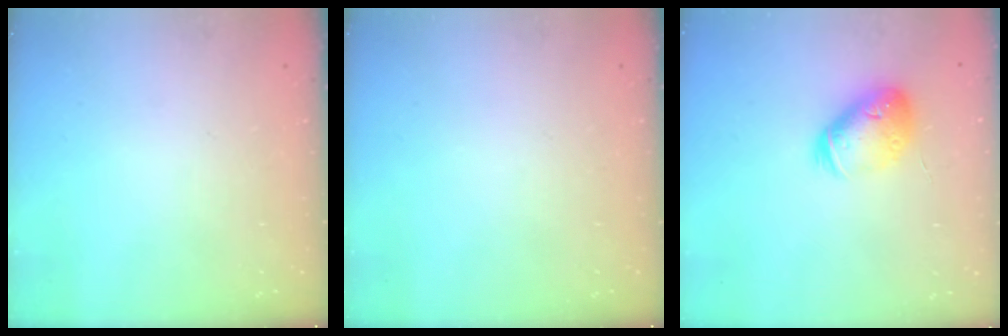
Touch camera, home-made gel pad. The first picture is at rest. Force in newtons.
{"total": 0.0}
{"total": 14.2, "press": 14.1, "slide": 2.0}